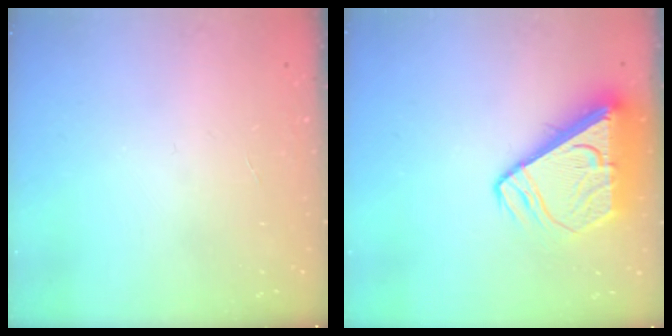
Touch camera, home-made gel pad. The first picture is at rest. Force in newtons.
{"total": 11.0, "press": 11.0, "slide": 1.1}